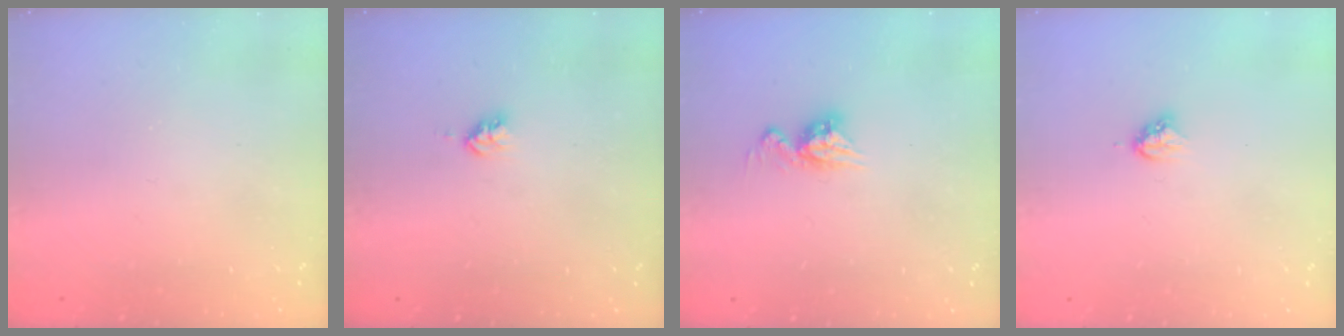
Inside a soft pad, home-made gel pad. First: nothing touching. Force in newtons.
{"total": 2.8, "press": 2.8, "slide": 0.2}
{"total": 8.0, "press": 8.0, "slide": 0.7}
{"total": 3.8, "press": 3.8, "slide": 0.3}